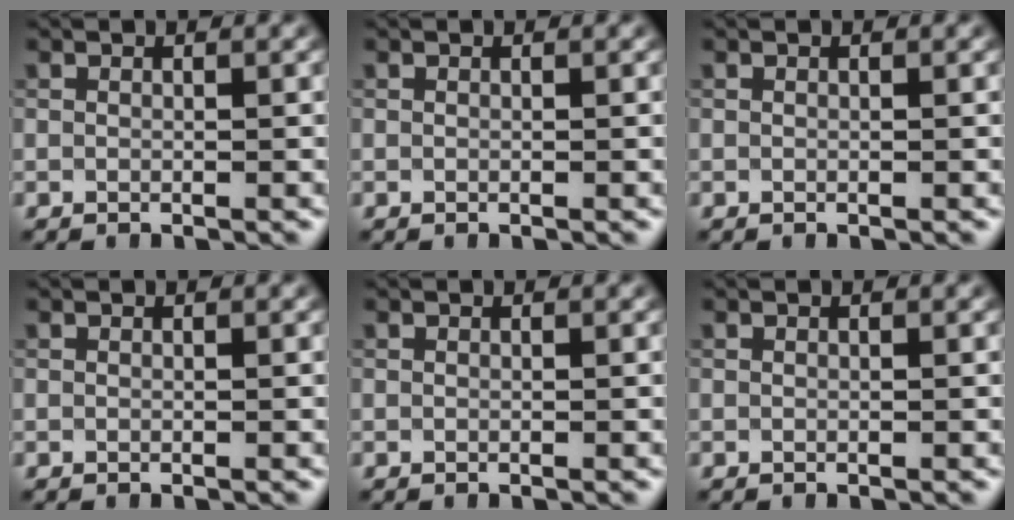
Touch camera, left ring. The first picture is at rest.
{"total": 0.0}
{"total": 0.0}
{"total": 0.0}
{"total": 0.0}
{"total": 0.0}